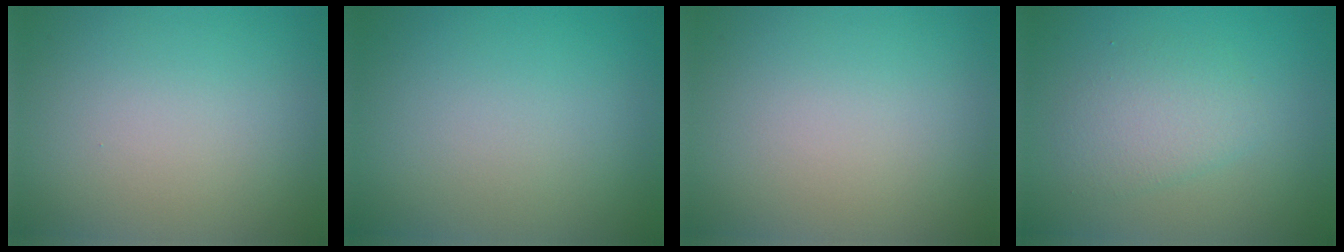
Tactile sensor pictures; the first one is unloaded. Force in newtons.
{"total": 0.0}
{"total": 0.0}
{"total": 2.7, "press": 2.7, "slide": 0.1}